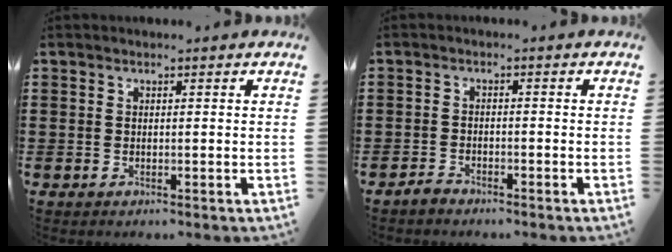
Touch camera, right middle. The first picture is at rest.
{"total": 1.6, "force": [-1.5, 0.4, 0.4], "torque": [-0.020, -0.001, -0.034]}